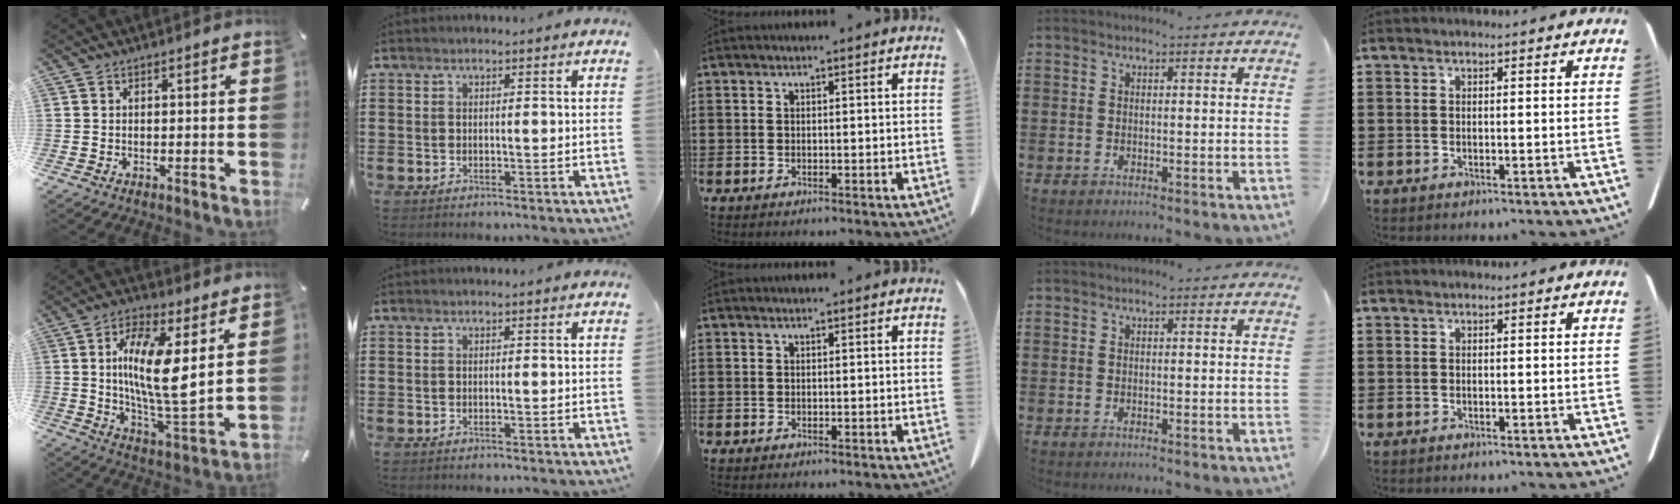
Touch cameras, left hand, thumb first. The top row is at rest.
{"thumb": {"total": 14.5, "force": [3.9, 4.3, 13.3], "torque": [-0.259, -0.028, 0.059]}}